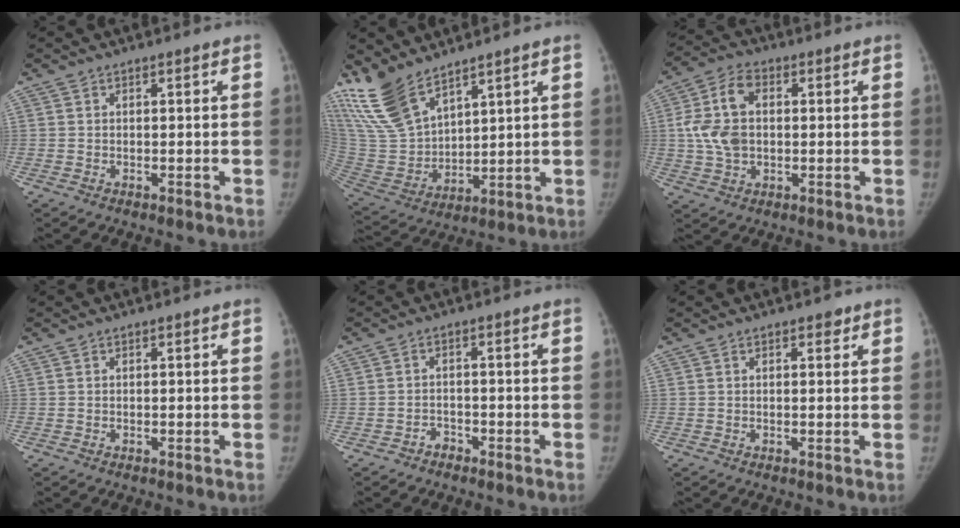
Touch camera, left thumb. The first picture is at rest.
{"total": 14.9, "force": [11.4, 5.8, 7.7], "torque": [-0.142, -0.052, 0.246]}
{"total": 10.2, "force": [0.7, 6.8, 7.5], "torque": [-0.148, 0.015, 0.013]}
{"total": 0.0}
{"total": 1.8, "force": [-1.5, 1.0, 0.1], "torque": [0.000, 0.011, -0.027]}
{"total": 1.3, "force": [0.8, 0.7, 0.7], "torque": [-0.001, -0.002, 0.007]}